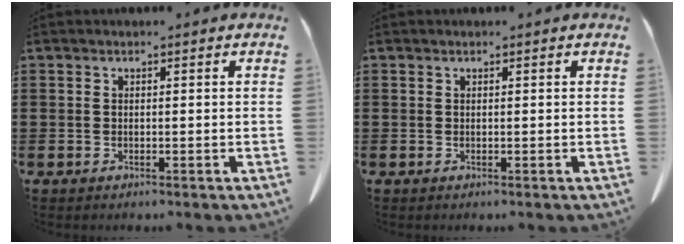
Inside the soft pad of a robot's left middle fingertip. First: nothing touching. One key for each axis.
{"total": 0.0}